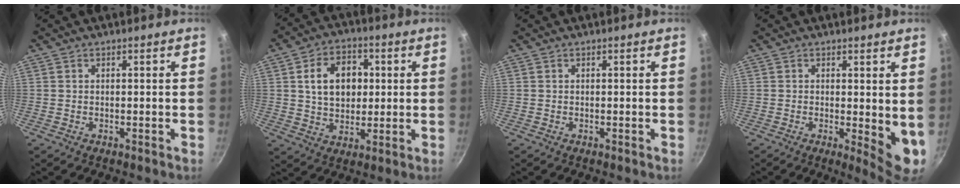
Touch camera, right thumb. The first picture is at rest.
{"total": 11.6, "force": [2.1, 8.5, 7.6], "torque": [-0.098, 0.005, 0.035]}
{"total": 0.0}
{"total": 6.6, "force": [0.4, 2.4, 6.1], "torque": [-0.076, -0.020, 0.007]}